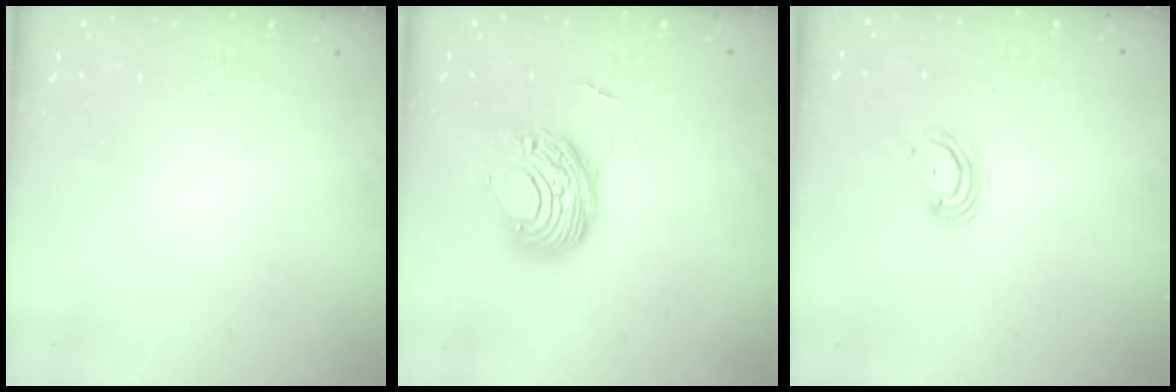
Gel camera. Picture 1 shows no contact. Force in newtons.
{"total": 9.4, "press": 9.4, "slide": 0.8}
{"total": 5.5, "press": 5.5, "slide": 0.6}